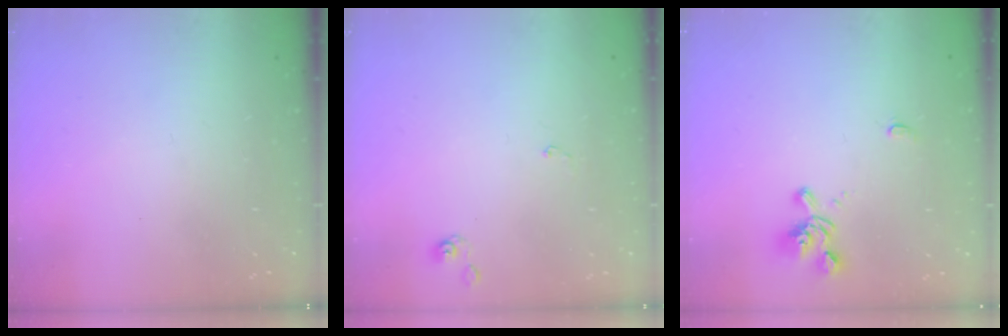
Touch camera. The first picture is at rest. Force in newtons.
{"total": 0.0}
{"total": 1.2, "press": 0.7, "slide": 1.0}